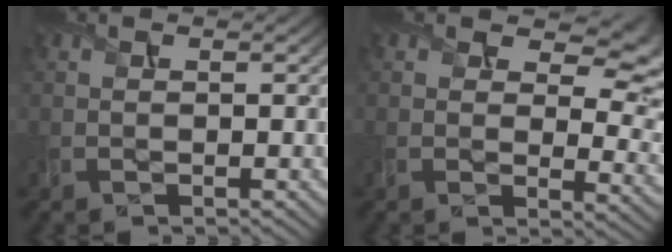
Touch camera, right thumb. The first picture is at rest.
{"total": 10.0, "force": [4.4, 5.8, 6.8], "torque": [-0.101, -0.015, 0.077]}